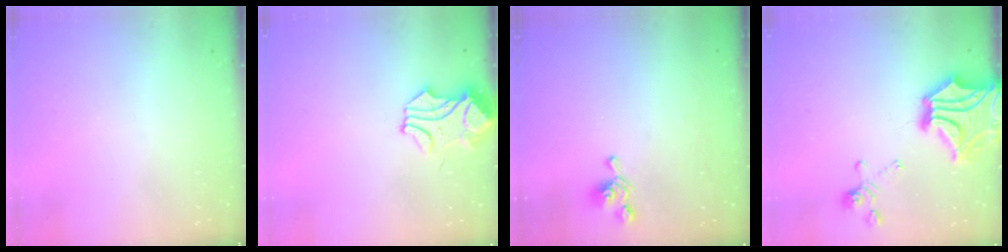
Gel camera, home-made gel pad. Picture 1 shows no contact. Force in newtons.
{"total": 1.7, "press": 1.5, "slide": 0.8}
{"total": 2.3, "press": 2.2, "slide": 0.8}
{"total": 9.1, "press": 8.6, "slide": 3.1}